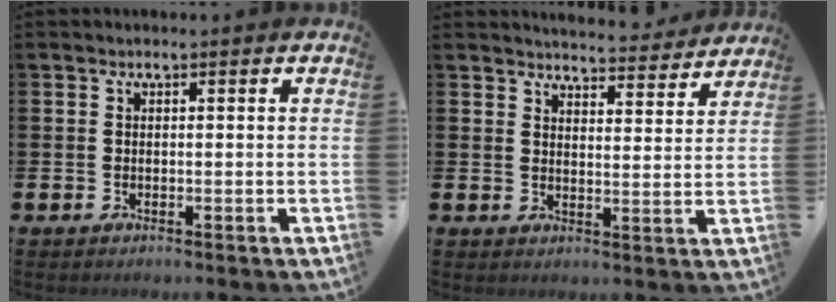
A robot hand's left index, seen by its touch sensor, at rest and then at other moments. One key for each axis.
{"total": 4.7, "fx": 4.7, "fy": 0.3, "fz": 0.2, "tx": -0.009, "ty": -0.037, "tz": 0.081}